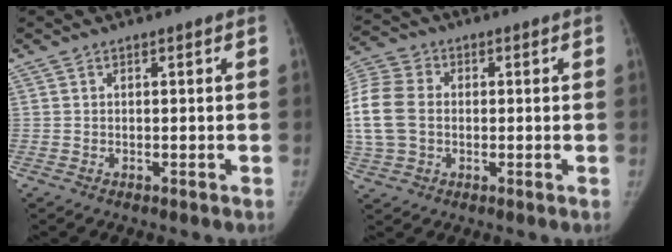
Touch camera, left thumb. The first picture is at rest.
{"total": 17.3, "force": [0.3, 13.4, 10.9], "torque": [-0.280, 0.025, 0.007]}